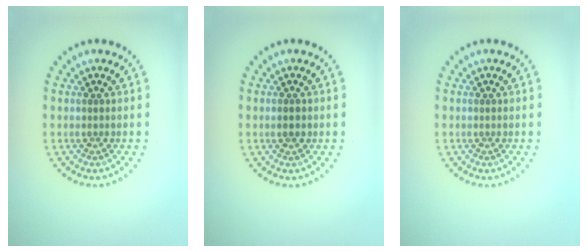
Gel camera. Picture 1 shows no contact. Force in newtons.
{"total": 0.9, "press": 0.9, "slide": 0.1}
{"total": 0.0}